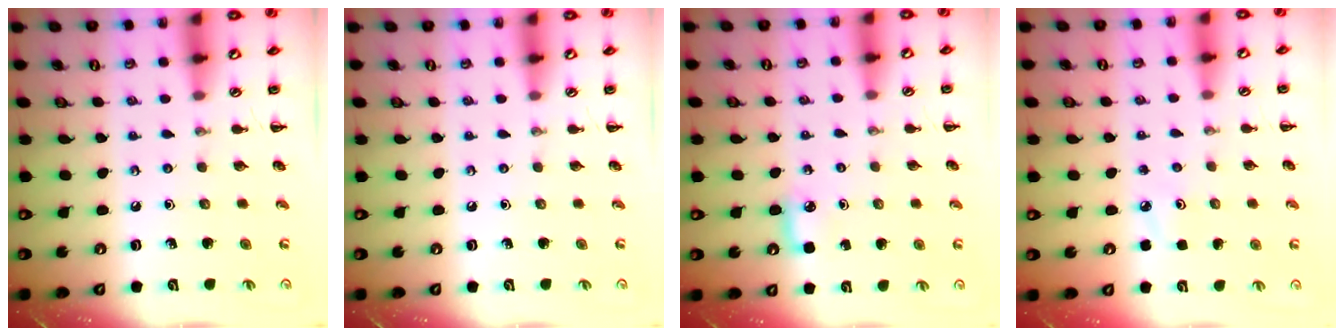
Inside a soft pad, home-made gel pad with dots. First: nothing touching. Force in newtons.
{"total": 0.0}
{"total": 4.4, "press": 4.1, "slide": 1.6}
{"total": 4.0, "press": 3.8, "slide": 1.3}